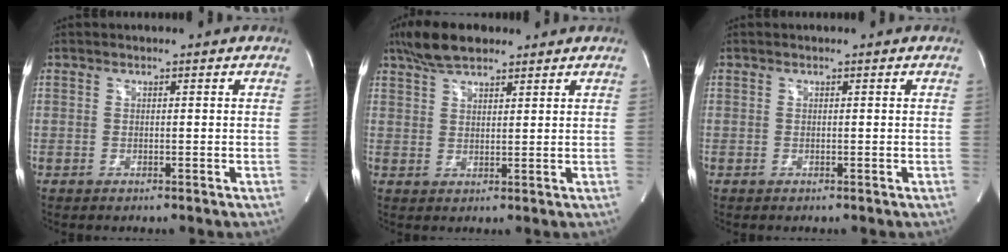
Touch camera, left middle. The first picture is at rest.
{"total": 7.0, "force": [5.4, 2.3, 3.7], "torque": [-0.079, 0.019, 0.102]}
{"total": 0.0}